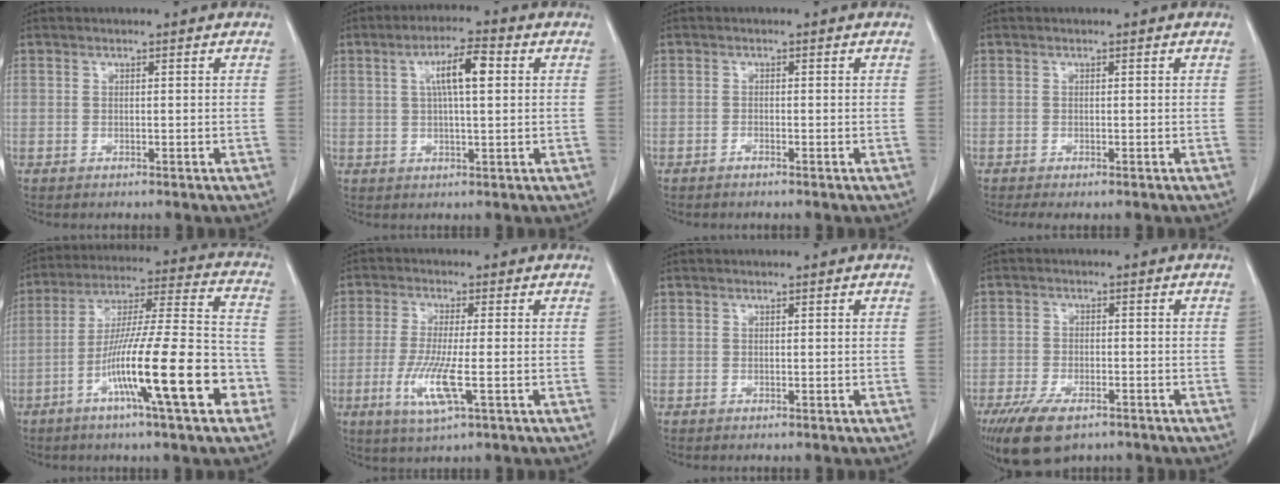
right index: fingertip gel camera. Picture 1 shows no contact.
{"total": 6.7, "force": [1.7, 1.1, 6.4], "torque": [-0.114, 0.014, 0.030]}
{"total": 0.6, "force": [-0.6, 0.0, 0.2], "torque": [-0.003, 0.000, -0.011]}
{"total": 1.7, "force": [-1.0, 0.5, 1.2], "torque": [-0.016, -0.003, -0.015]}
{"total": 18.9, "force": [-7.6, 1.1, 17.3], "torque": [-0.286, -0.005, -0.125]}
{"total": 7.6, "force": [-2.3, 0.5, 7.2], "torque": [-0.151, -0.021, -0.045]}
{"total": 0.0}
{"total": 8.9, "force": [-6.0, 3.9, 5.1], "torque": [-0.092, -0.009, -0.100]}